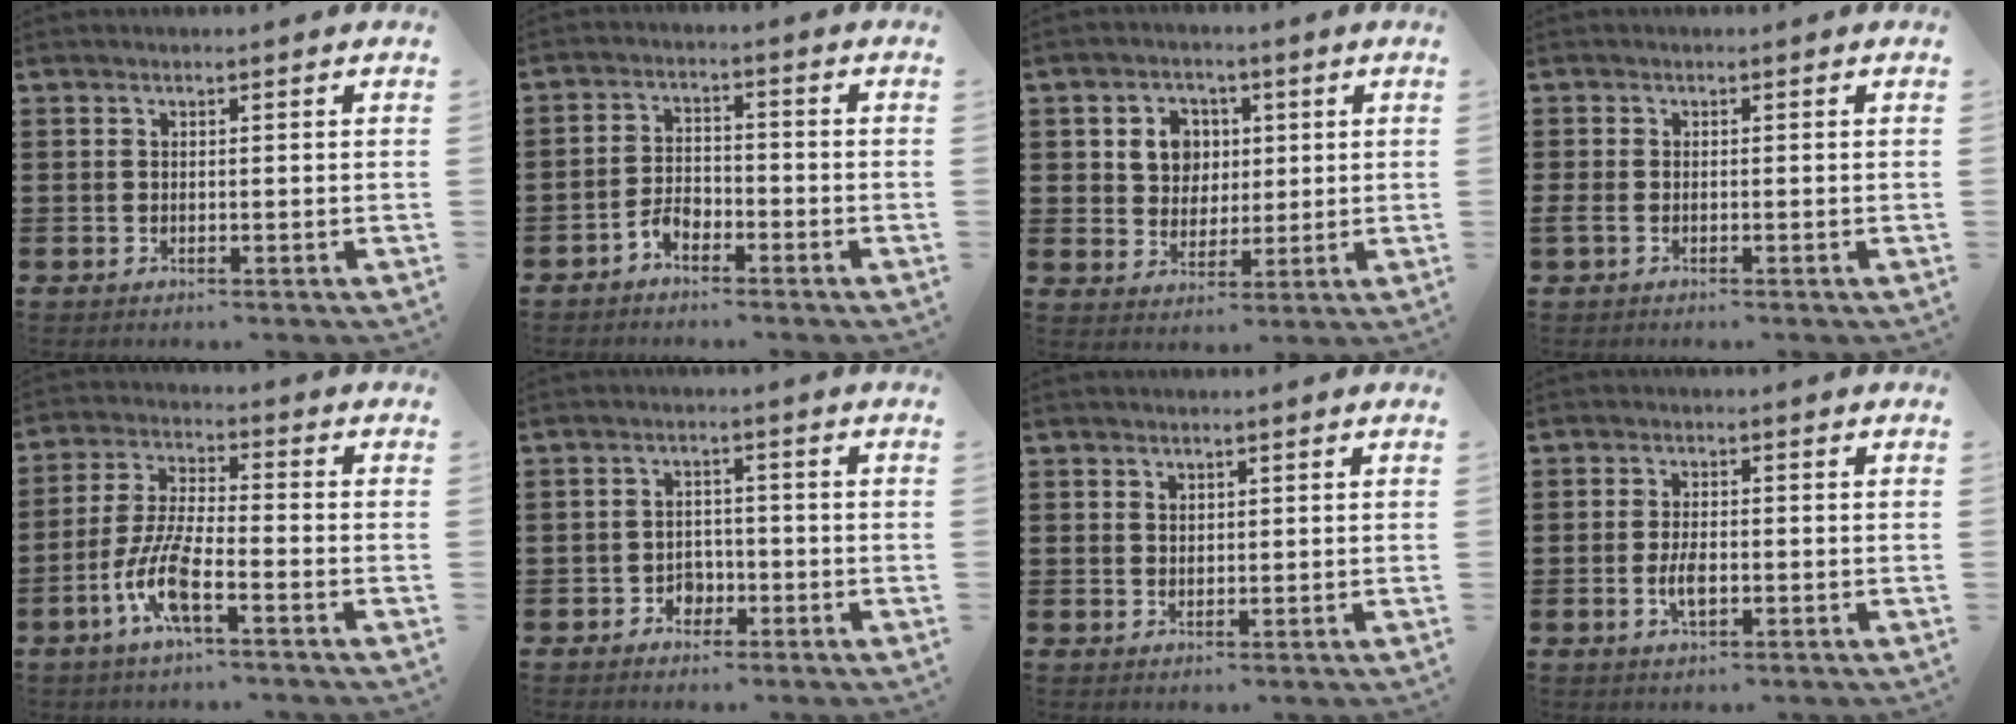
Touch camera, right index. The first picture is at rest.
{"total": 3.2, "force": [-2.4, 1.6, 1.5], "torque": [-0.036, 0.005, -0.050]}
{"total": 6.0, "force": [1.5, 5.4, 2.3], "torque": [-0.061, 0.016, 0.023]}
{"total": 1.0, "force": [-0.8, 0.2, 0.7], "torque": [-0.022, -0.006, -0.017]}
{"total": 8.5, "force": [-4.1, 2.0, 7.2], "torque": [-0.169, -0.012, -0.082]}
{"total": 2.6, "force": [-1.5, 2.0, 0.8], "torque": [-0.022, 0.004, -0.032]}
{"total": 1.2, "force": [0.9, 0.7, 0.2], "torque": [-0.006, 0.003, 0.018]}
{"total": 3.4, "force": [-0.8, 1.4, 3.0], "torque": [-0.069, -0.004, -0.017]}